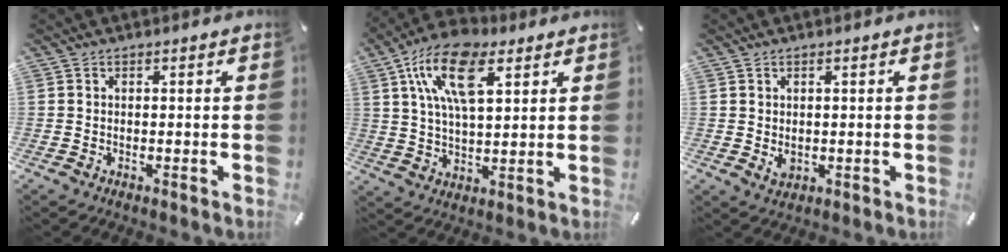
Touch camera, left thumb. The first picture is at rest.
{"total": 15.8, "force": [7.3, 7.7, 11.7], "torque": [-0.236, -0.004, 0.128]}
{"total": 2.0, "force": [0.2, 1.6, 1.1], "torque": [-0.011, 0.000, 0.002]}